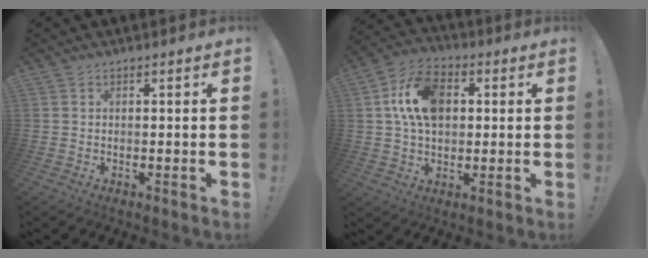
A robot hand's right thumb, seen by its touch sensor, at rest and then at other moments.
{"total": 14.2, "force": [3.1, 9.8, 9.8], "torque": [-0.171, 0.009, 0.060]}